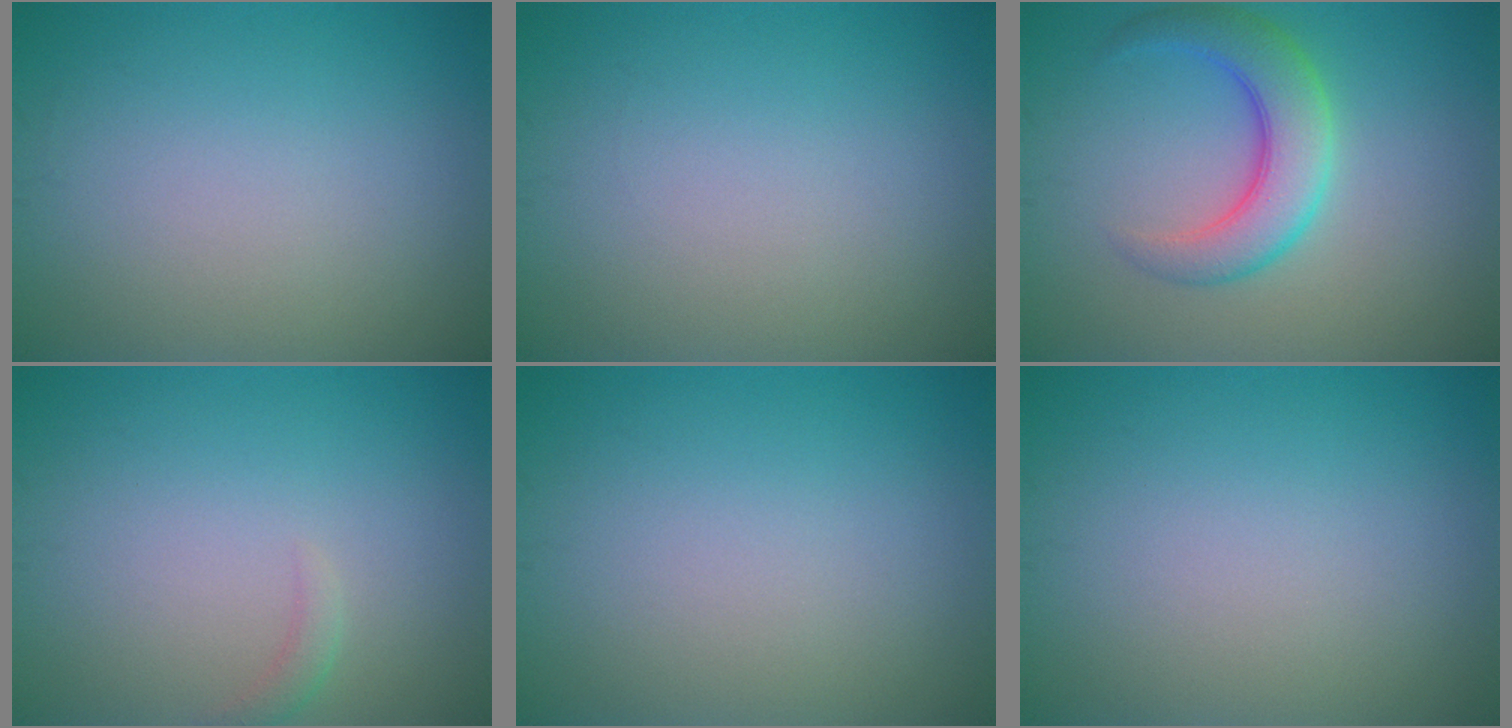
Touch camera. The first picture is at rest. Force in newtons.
{"total": 0.0}
{"total": 5.2, "press": 5.2, "slide": 0.1}
{"total": 1.0, "press": 0.9, "slide": 0.2}
{"total": 0.0}
{"total": 0.0}